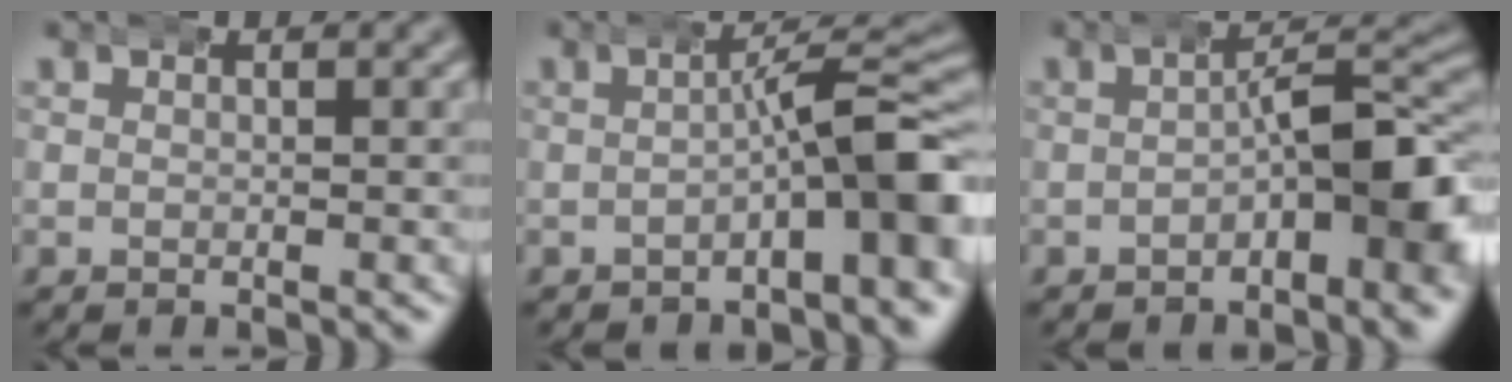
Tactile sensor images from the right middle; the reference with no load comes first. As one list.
[{"total": 5.7, "force": [-1.9, 1.3, 5.2], "torque": [-0.078, 0.003, -0.026]}, {"total": 5.5, "force": [-1.5, 1.7, 5.0], "torque": [-0.068, 0.004, -0.023]}]